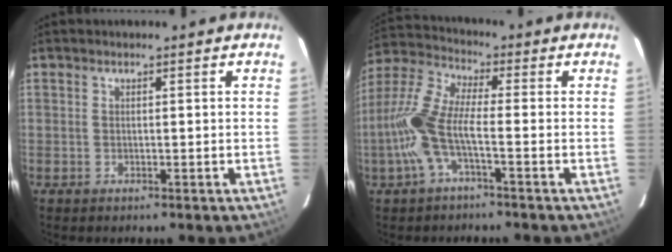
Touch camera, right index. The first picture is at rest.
{"total": 10.4, "force": [-3.1, 2.3, 9.7], "torque": [-0.225, 0.006, -0.063]}